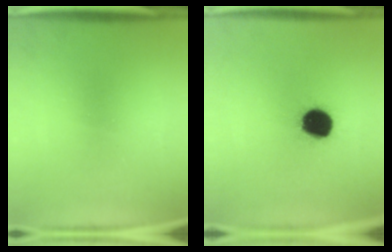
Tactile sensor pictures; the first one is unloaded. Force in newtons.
{"total": 12.7}